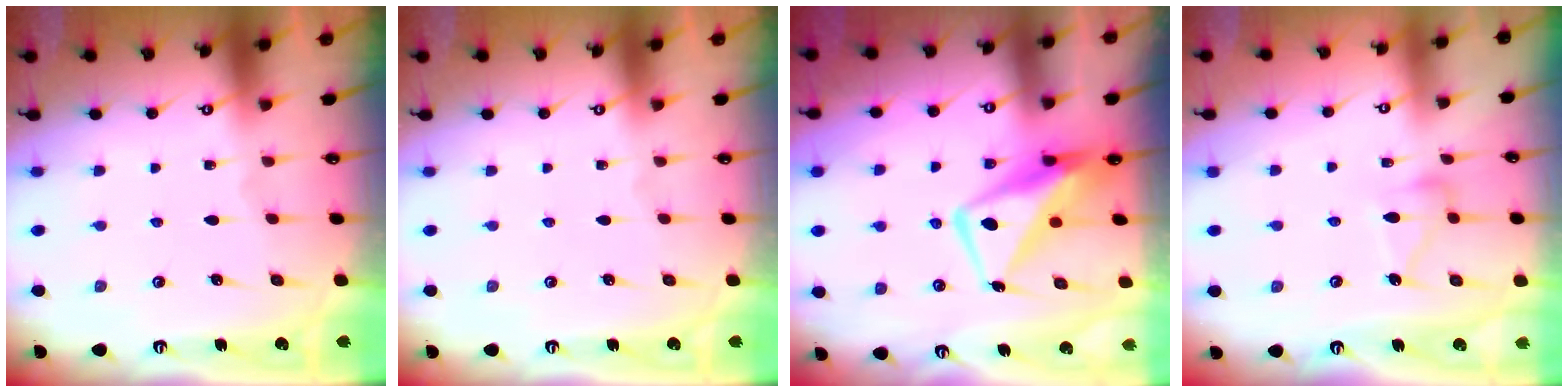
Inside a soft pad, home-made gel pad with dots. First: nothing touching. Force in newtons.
{"total": 0.0}
{"total": 12.0, "press": 11.9, "slide": 1.4}
{"total": 9.9, "press": 9.9, "slide": 0.6}